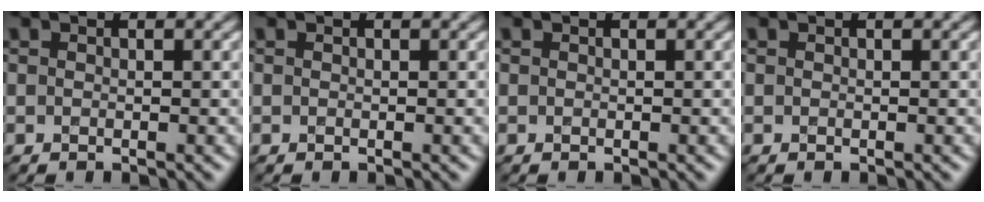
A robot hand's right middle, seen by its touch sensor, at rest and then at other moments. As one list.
[{"total": 0.0}, {"total": 0.0}, {"total": 0.0}]